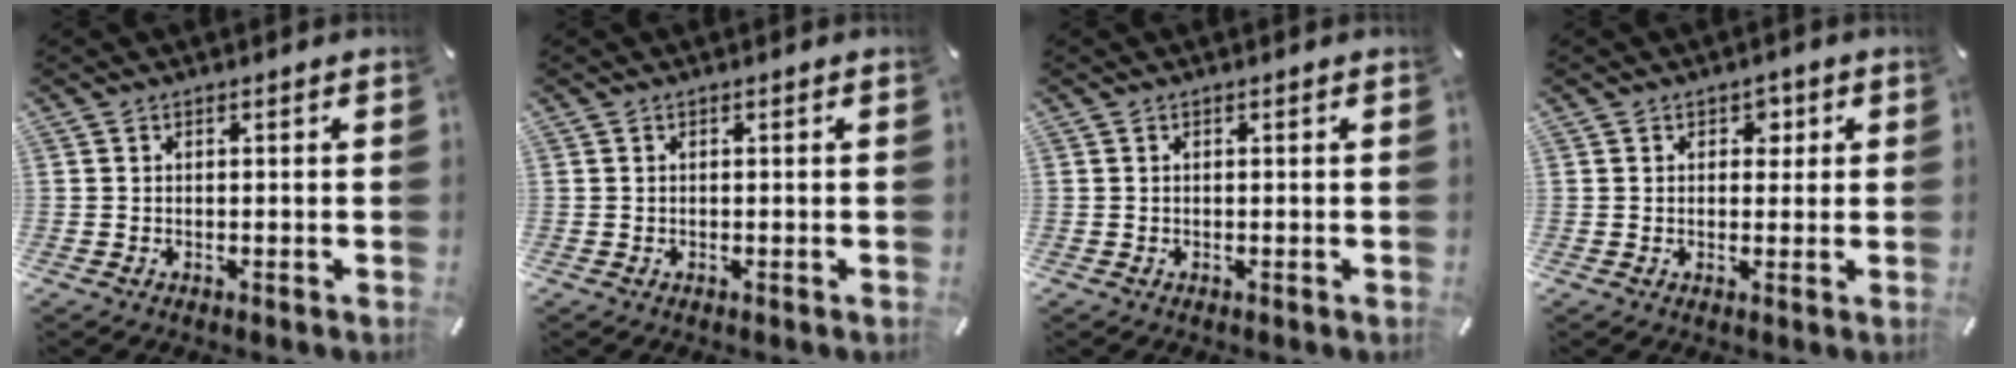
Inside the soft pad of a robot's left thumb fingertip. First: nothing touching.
{"total": 0.0}
{"total": 0.0}
{"total": 2.8, "force": [1.0, 2.3, 1.3], "torque": [0.004, -0.007, 0.008]}